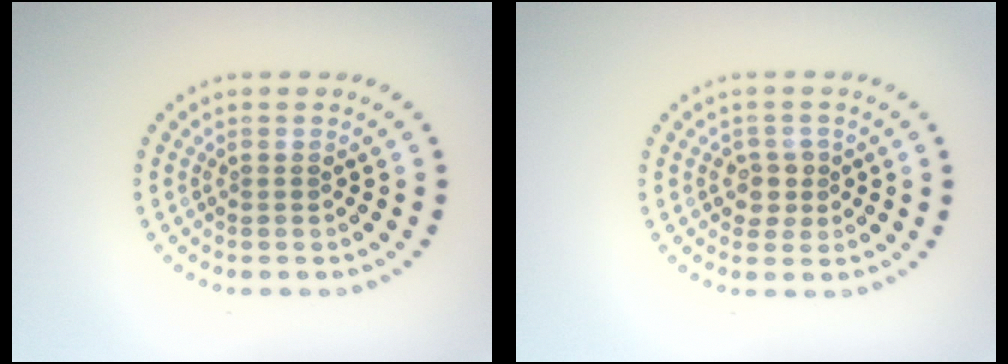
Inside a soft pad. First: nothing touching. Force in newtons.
{"total": 2.0, "press": 1.7, "slide": 0.9}